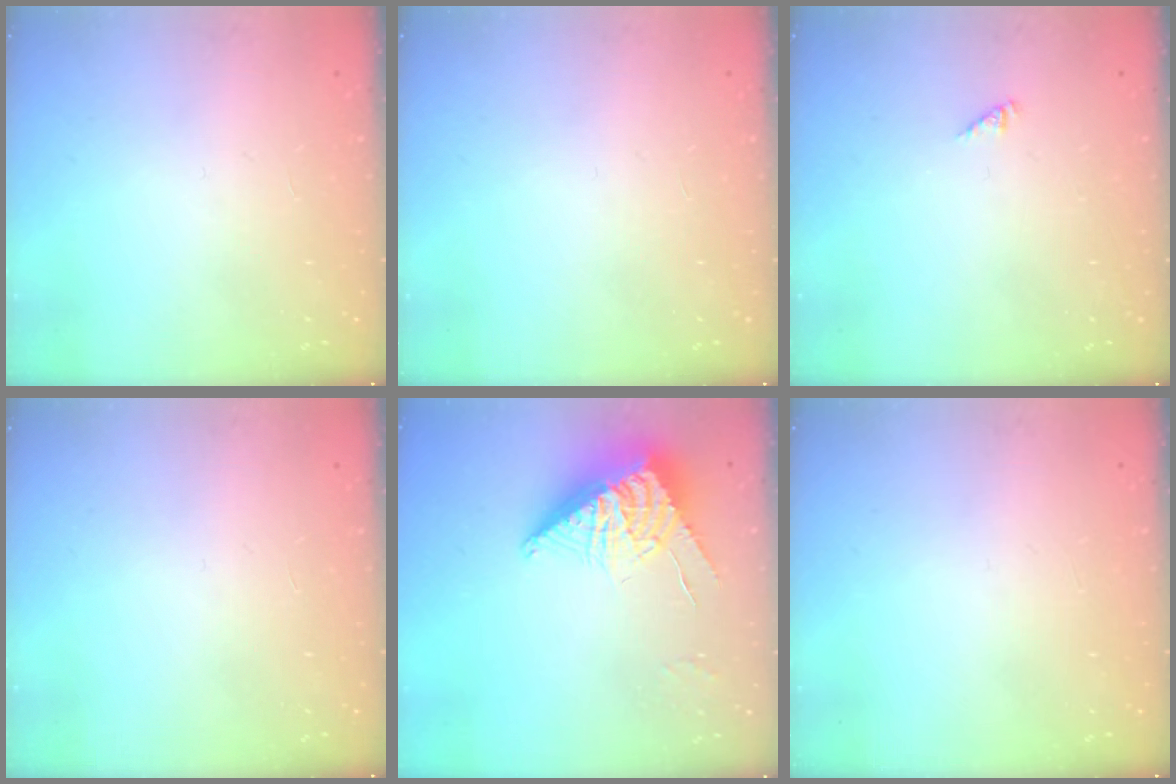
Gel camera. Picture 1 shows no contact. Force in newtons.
{"total": 0.0}
{"total": 0.0}
{"total": 0.0}
{"total": 10.3, "press": 10.2, "slide": 0.9}
{"total": 0.0}